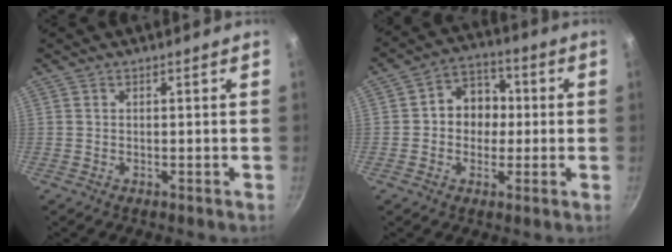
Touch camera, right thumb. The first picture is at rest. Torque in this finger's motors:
{"motor_torque": [-0.33, 0.47, 0.03, 0.12, 0.03]}